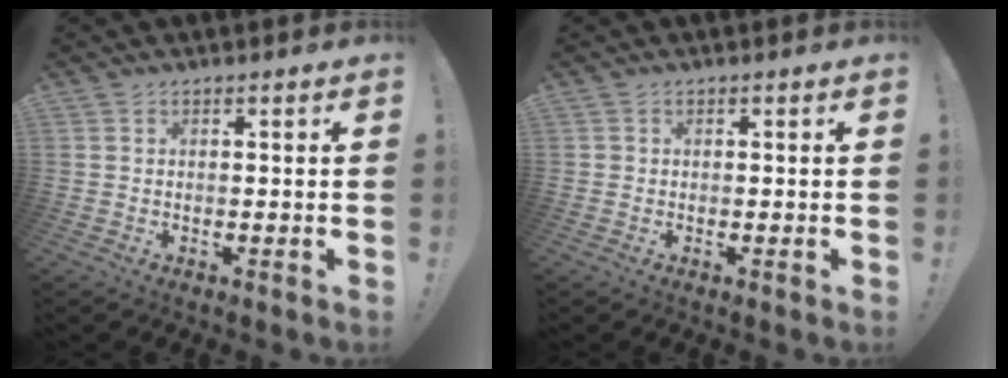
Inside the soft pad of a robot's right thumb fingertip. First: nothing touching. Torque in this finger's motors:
{"motor_torque": [0.22, 0.00, 0.02, 0.07, -0.03]}